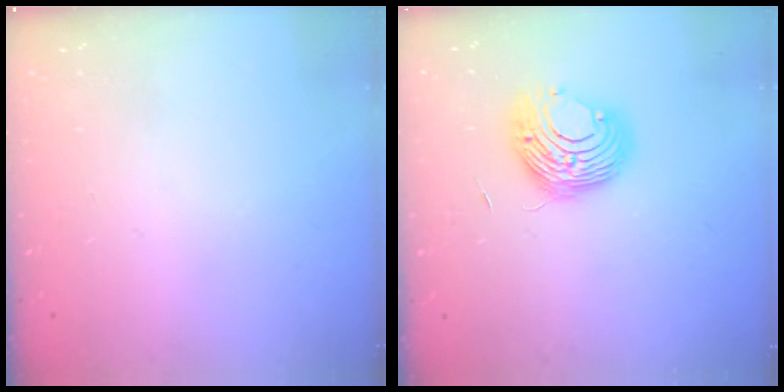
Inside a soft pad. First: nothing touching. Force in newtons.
{"total": 9.4, "press": 9.4, "slide": 0.3}